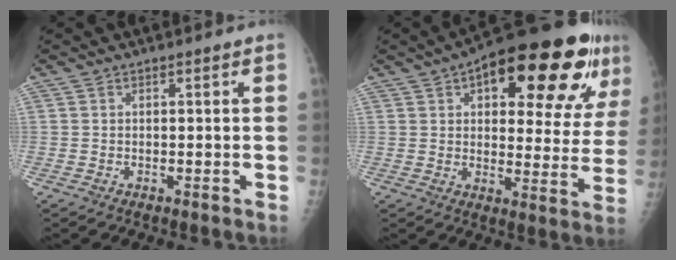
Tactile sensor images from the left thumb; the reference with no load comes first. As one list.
[{"total": 24.7, "force": [12.0, 9.6, 19.4], "torque": [-0.233, -0.002, 0.165]}]